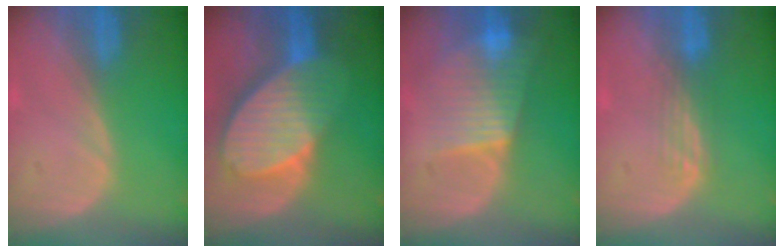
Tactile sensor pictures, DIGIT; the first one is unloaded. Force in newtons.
{"total": 10.3, "press": 9.0, "slide": 5.0}
{"total": 7.3, "press": 7.0, "slide": 2.2}
{"total": 3.0, "press": 2.5, "slide": 1.6}